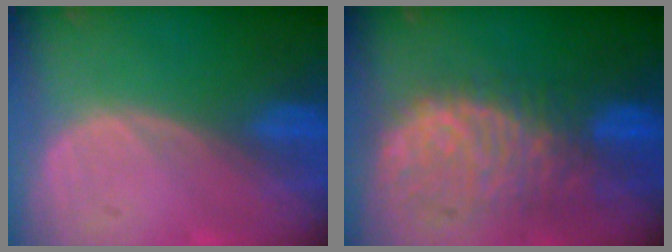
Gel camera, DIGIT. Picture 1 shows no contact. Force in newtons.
{"total": 11.0, "press": 9.6, "slide": 5.4}